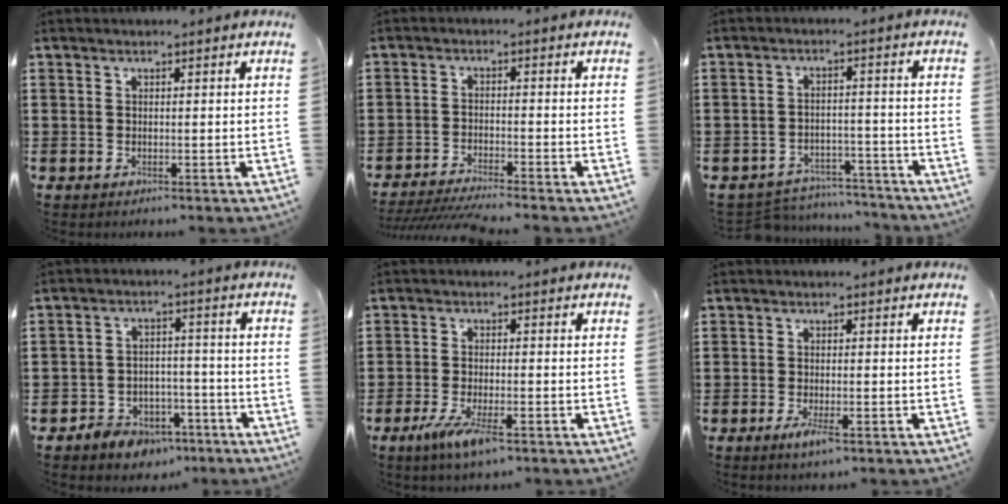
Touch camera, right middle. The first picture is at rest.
{"total": 3.6, "force": [-3.5, -0.2, 1.1], "torque": [-0.026, -0.009, -0.072]}
{"total": 4.8, "force": [-4.8, 0.7, 0.2], "torque": [-0.013, 0.007, -0.101]}
{"total": 4.9, "force": [-4.0, 2.6, 0.9], "torque": [-0.019, 0.019, -0.077]}
{"total": 5.6, "force": [-3.0, 1.0, 4.6], "torque": [-0.098, -0.017, -0.055]}
{"total": 2.9, "force": [-1.4, 0.5, 2.5], "torque": [-0.055, -0.010, -0.027]}